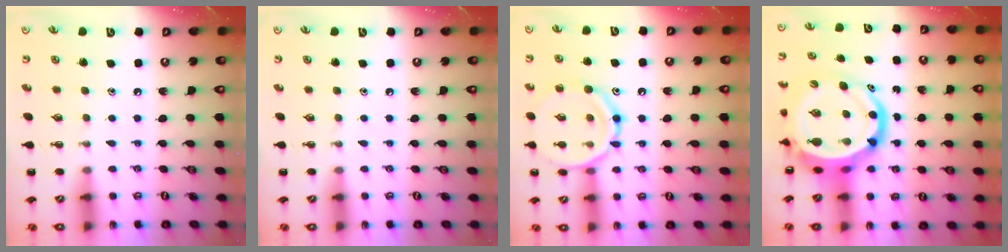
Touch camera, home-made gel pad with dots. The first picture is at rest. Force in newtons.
{"total": 0.0}
{"total": 14.8, "press": 14.7, "slide": 1.4}
{"total": 13.2, "press": 12.7, "slide": 3.6}